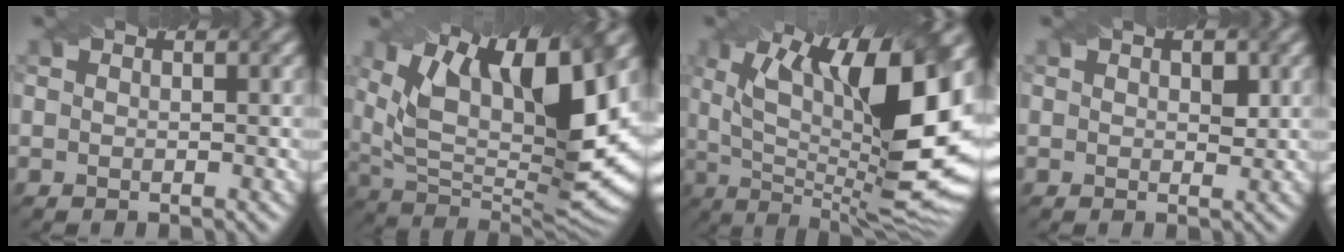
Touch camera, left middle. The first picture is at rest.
{"total": 15.1, "force": [6.6, 5.6, 12.4], "torque": [-0.223, 0.002, 0.121]}
{"total": 16.6, "force": [4.0, 5.7, 15.0], "torque": [-0.237, -0.007, 0.069]}
{"total": 1.4, "force": [0.4, 0.8, 1.1], "torque": [-0.011, -0.002, 0.008]}